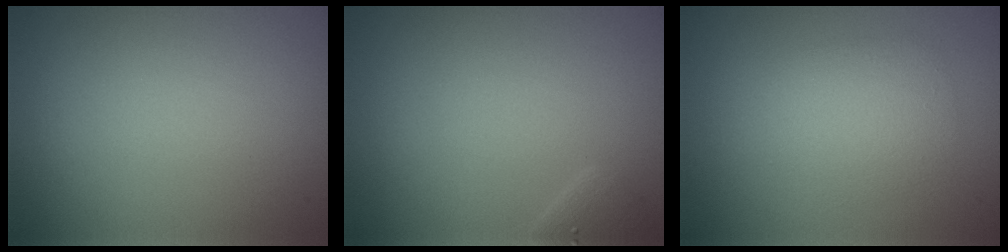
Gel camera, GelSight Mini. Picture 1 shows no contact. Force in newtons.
{"total": 0.9, "press": 0.9, "slide": 0.0}
{"total": 2.9, "press": 2.9, "slide": 0.1}